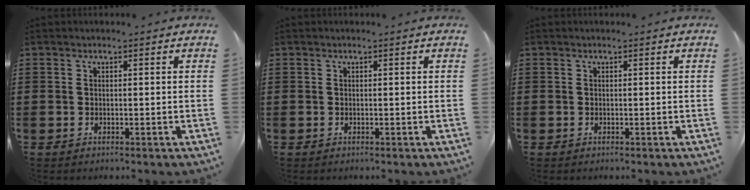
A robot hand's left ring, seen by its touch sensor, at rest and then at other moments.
{"total": 0.0}
{"total": 0.0}